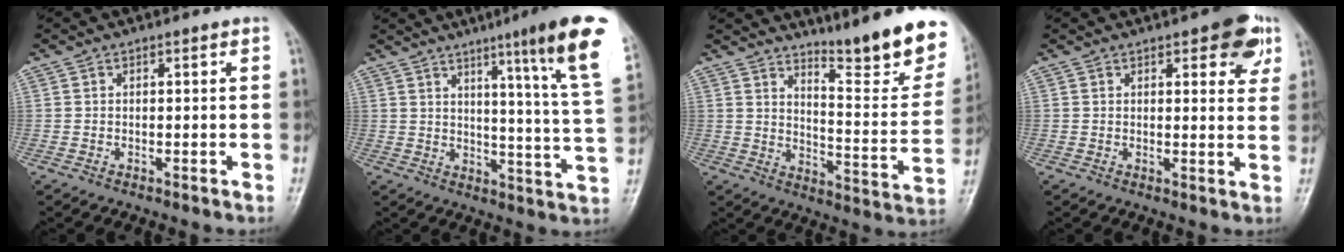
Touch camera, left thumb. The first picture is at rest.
{"total": 18.0, "force": [9.7, 0.3, 15.2], "torque": [-0.192, -0.053, 0.121]}
{"total": 18.1, "force": [13.8, 3.0, 11.3], "torque": [-0.122, -0.114, 0.194]}
{"total": 8.4, "force": [4.4, 3.3, 6.4], "torque": [-0.051, -0.013, 0.048]}